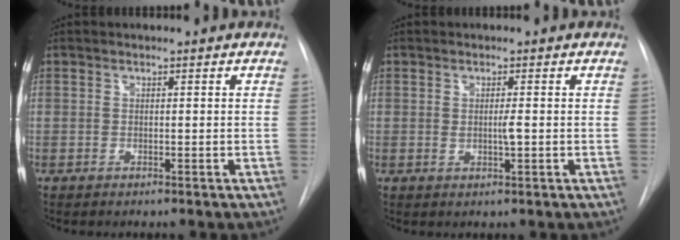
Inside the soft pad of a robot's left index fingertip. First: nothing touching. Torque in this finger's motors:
{"motor_torque": [0.17, 0.06, 0.00, 0.01]}